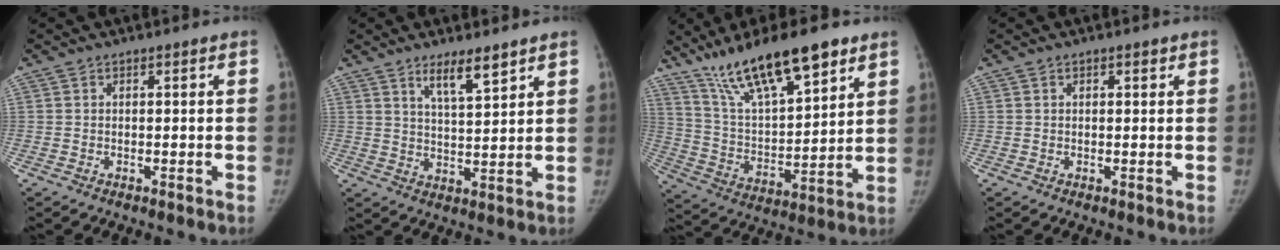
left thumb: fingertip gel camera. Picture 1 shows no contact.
{"total": 6.3, "force": [4.4, 1.4, 4.2], "torque": [-0.063, -0.035, 0.079]}
{"total": 20.2, "force": [13.6, 5.9, 13.8], "torque": [-0.216, -0.048, 0.247]}
{"total": 0.8, "force": [0.5, 0.5, 0.4], "torque": [0.000, -0.002, 0.005]}